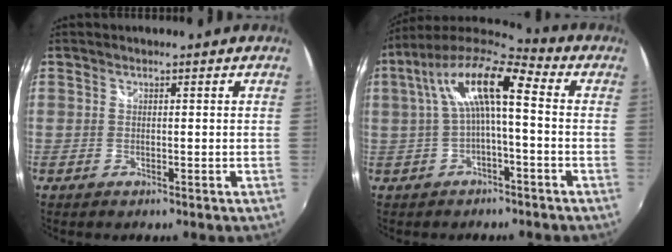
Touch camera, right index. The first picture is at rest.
{"total": 13.2, "force": [1.1, 3.6, 12.6], "torque": [-0.241, 0.028, 0.014]}